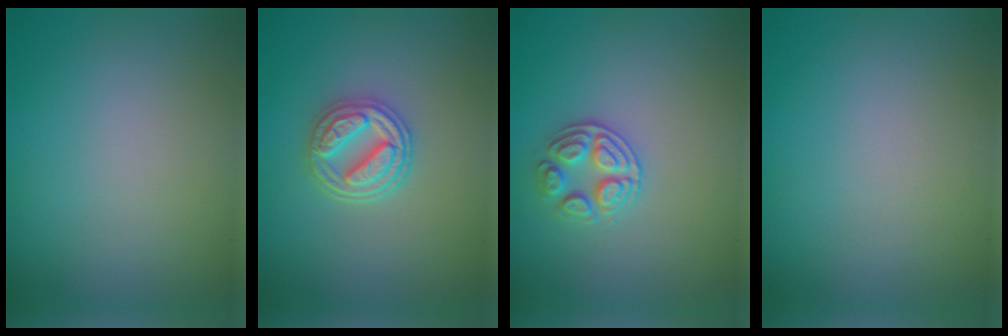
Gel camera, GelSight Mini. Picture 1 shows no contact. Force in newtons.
{"total": 3.9, "press": 3.4, "slide": 2.0}
{"total": 2.8, "press": 2.7, "slide": 0.7}
{"total": 0.0}